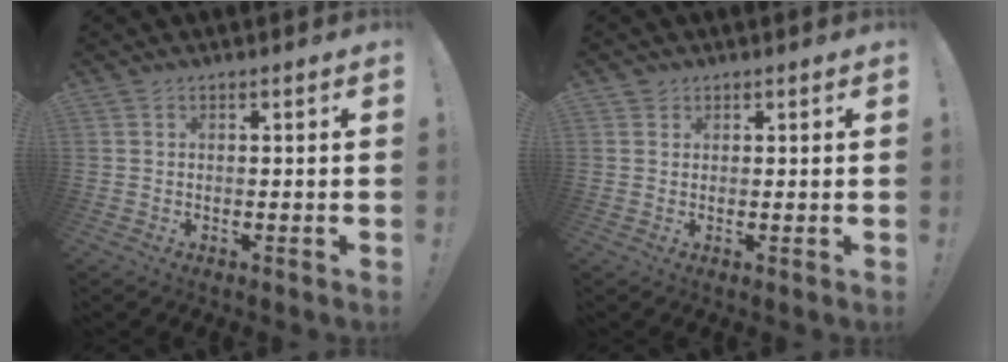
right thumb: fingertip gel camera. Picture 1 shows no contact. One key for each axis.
{"total": 1.4, "fx": 1.0, "fy": 1.1, "fz": 0.0, "tx": 0.002, "ty": -0.002, "tz": 0.018}